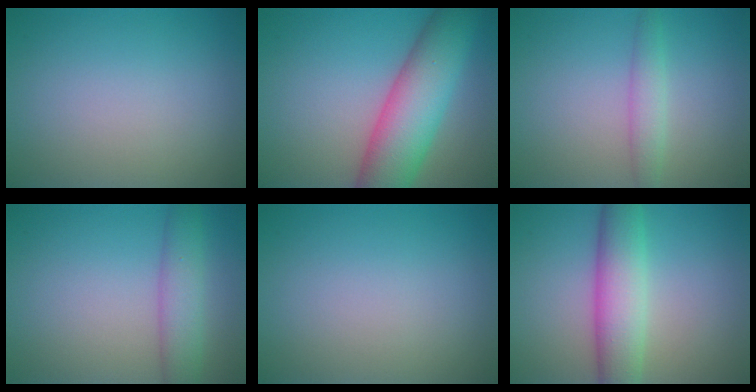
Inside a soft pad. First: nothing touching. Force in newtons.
{"total": 9.0, "press": 9.0, "slide": 0.2}
{"total": 2.0, "press": 2.0, "slide": 0.2}
{"total": 3.7, "press": 3.7, "slide": 0.1}
{"total": 0.0}
{"total": 6.1, "press": 6.1, "slide": 0.1}